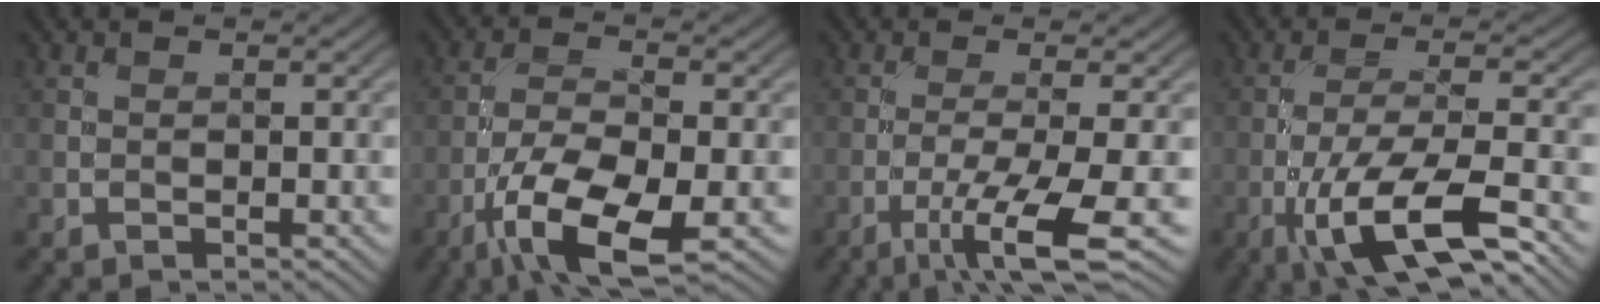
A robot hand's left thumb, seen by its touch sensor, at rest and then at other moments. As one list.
[{"total": 10.1, "force": [-5.0, 3.5, 8.0], "torque": [-0.159, -0.012, -0.099]}, {"total": 7.7, "force": [-3.3, 1.1, 6.9], "torque": [-0.117, 0.003, -0.063]}, {"total": 11.8, "force": [-6.2, 2.9, 9.7], "torque": [-0.182, -0.006, -0.114]}]